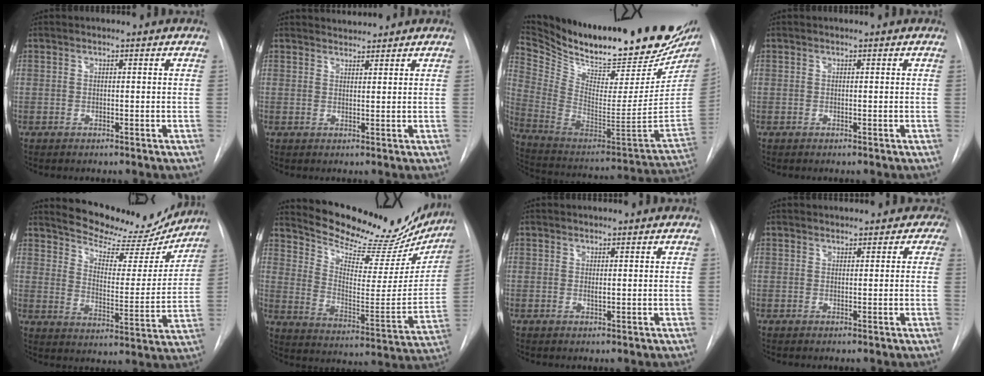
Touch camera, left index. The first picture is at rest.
{"total": 2.1, "force": [2.0, 0.1, -0.4], "torque": [-0.002, 0.011, 0.039]}
{"total": 34.5, "force": [28.2, 8.8, 17.8], "torque": [-0.317, -0.069, 0.405]}
{"total": 0.0}
{"total": 15.9, "force": [15.1, 3.6, 3.6], "torque": [-0.052, -0.032, 0.203]}
{"total": 24.1, "force": [21.8, 6.8, 7.9], "torque": [-0.115, -0.049, 0.292]}
{"total": 0.9, "force": [0.6, 0.3, 0.7], "torque": [-0.016, 0.003, 0.010]}
{"total": 4.6, "force": [3.6, 2.6, 1.4], "torque": [0.007, 0.010, 0.035]}